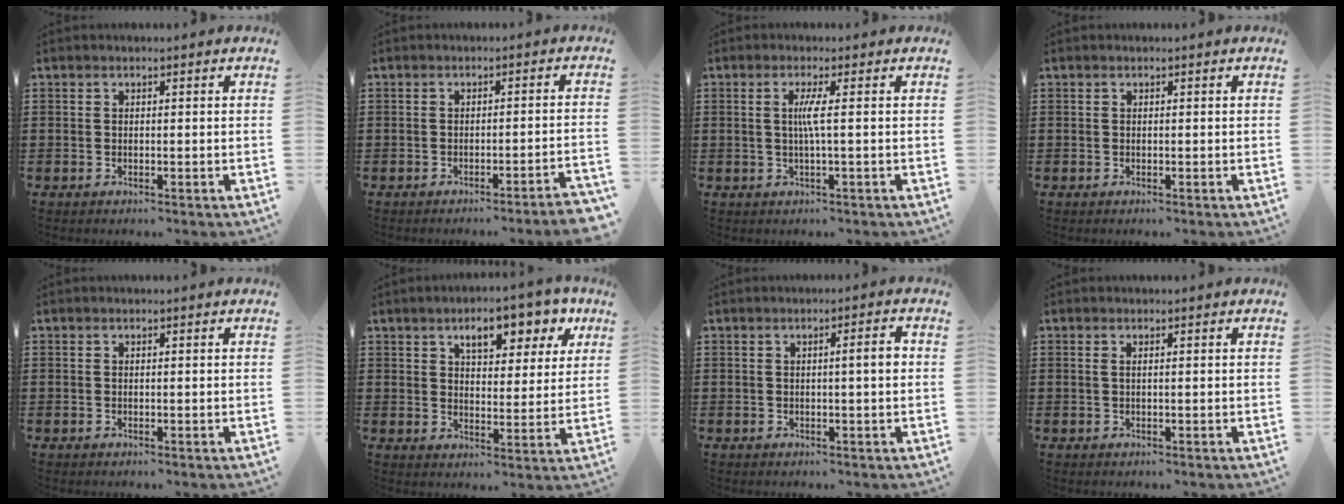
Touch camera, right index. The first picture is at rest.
{"total": 2.2, "force": [-1.9, -0.4, 1.1], "torque": [-0.018, -0.003, -0.038]}
{"total": 3.0, "force": [0.1, -0.5, 3.0], "torque": [-0.057, -0.008, -0.003]}
{"total": 0.0}
{"total": 0.0}
{"total": 7.9, "force": [5.2, 3.2, 4.9], "torque": [-0.076, -0.012, 0.083]}
{"total": 2.4, "force": [0.2, 0.2, 2.4], "torque": [-0.035, -0.005, -0.001]}
{"total": 0.6, "force": [0.0, 0.0, 0.6], "torque": [-0.011, -0.001, 0.001]}